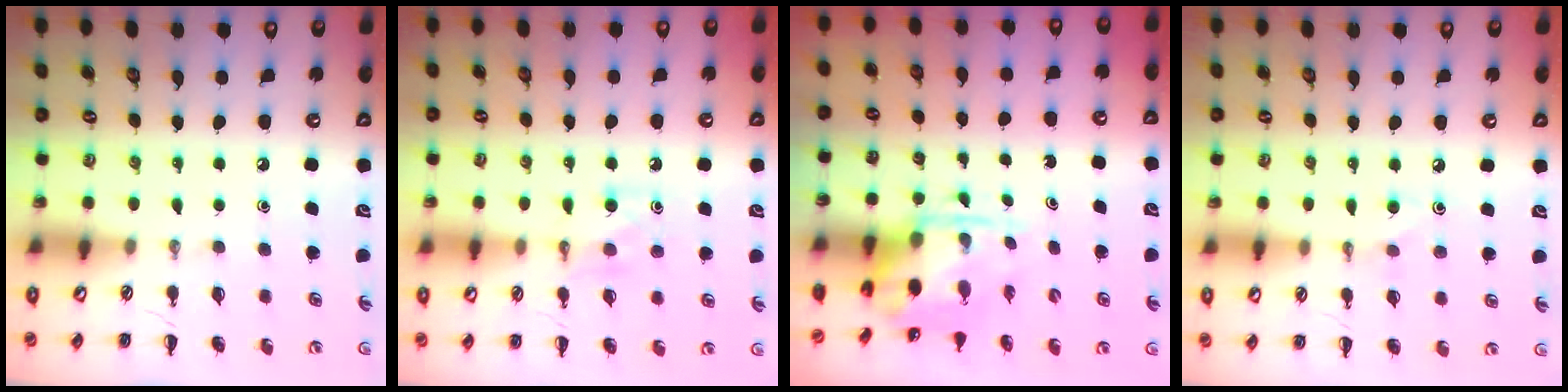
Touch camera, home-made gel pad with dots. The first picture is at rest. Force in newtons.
{"total": 5.1, "press": 4.9, "slide": 1.4}
{"total": 3.8, "press": 3.7, "slide": 0.8}
{"total": 3.9, "press": 3.8, "slide": 1.1}